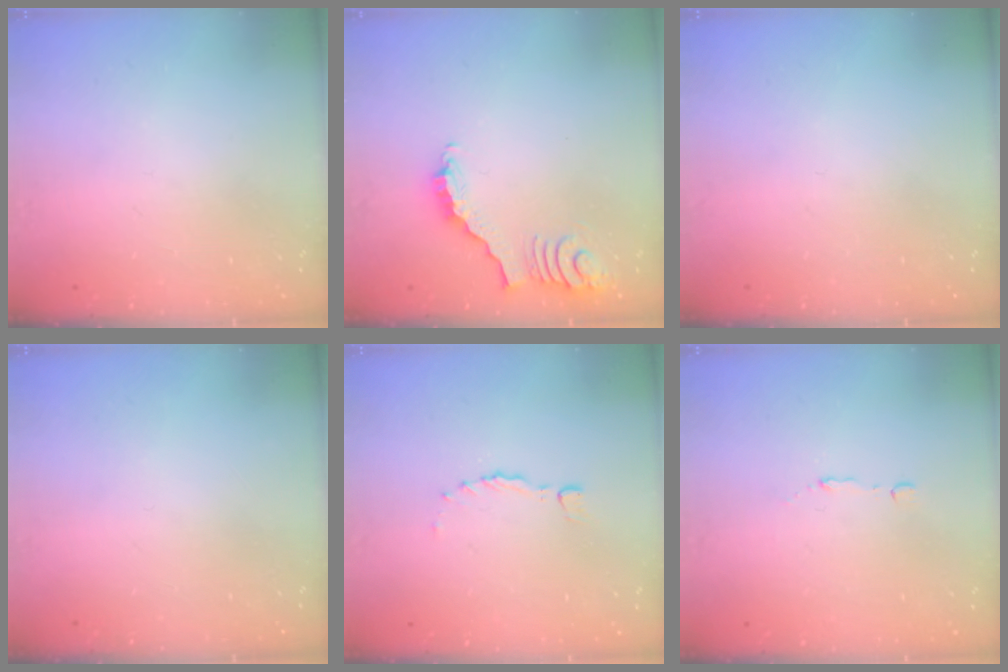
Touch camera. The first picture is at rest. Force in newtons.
{"total": 3.8, "press": 3.7, "slide": 0.5}
{"total": 0.0}
{"total": 0.0}
{"total": 0.0}
{"total": 2.9, "press": 2.8, "slide": 0.7}